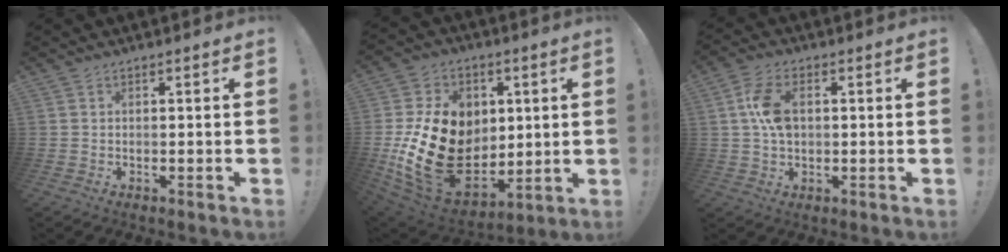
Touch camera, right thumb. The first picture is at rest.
{"total": 26.4, "force": [0.1, 19.6, 17.6], "torque": [-0.345, -0.006, 0.038]}
{"total": 9.4, "force": [1.4, 5.8, 7.3], "torque": [-0.139, 0.003, 0.024]}